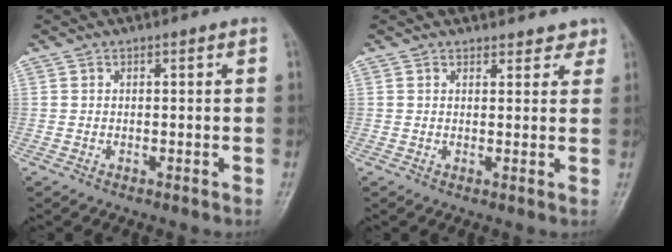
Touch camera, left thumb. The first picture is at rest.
{"total": 3.4, "force": [3.0, 1.6, 0.5], "torque": [0.024, -0.014, 0.025]}